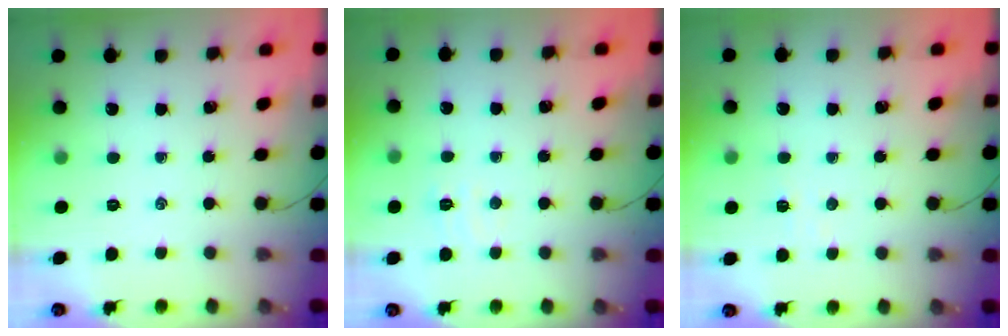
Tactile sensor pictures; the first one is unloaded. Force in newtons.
{"total": 4.5, "press": 4.3, "slide": 1.2}
{"total": 2.7, "press": 2.6, "slide": 0.8}